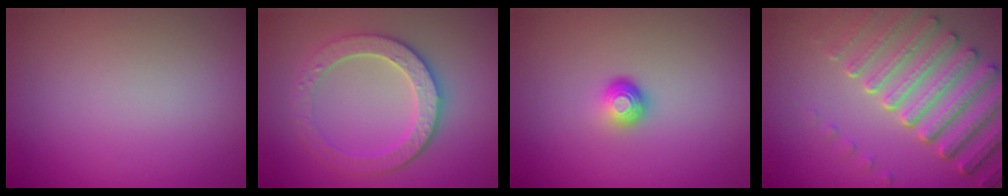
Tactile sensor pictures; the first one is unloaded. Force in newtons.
{"total": 4.2, "press": 3.8, "slide": 1.8}
{"total": 1.6, "press": 1.0, "slide": 1.3}
{"total": 7.5, "press": 5.7, "slide": 4.9}